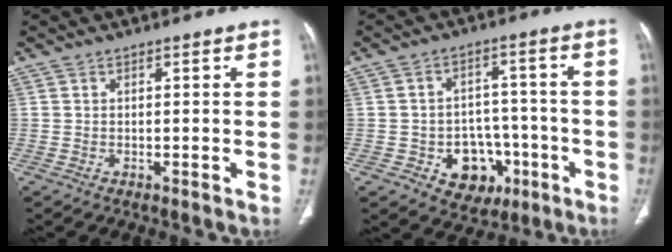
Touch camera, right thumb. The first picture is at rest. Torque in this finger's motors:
{"motor_torque": [3.79, 0.92, 0.65, -0.56, 0.01]}